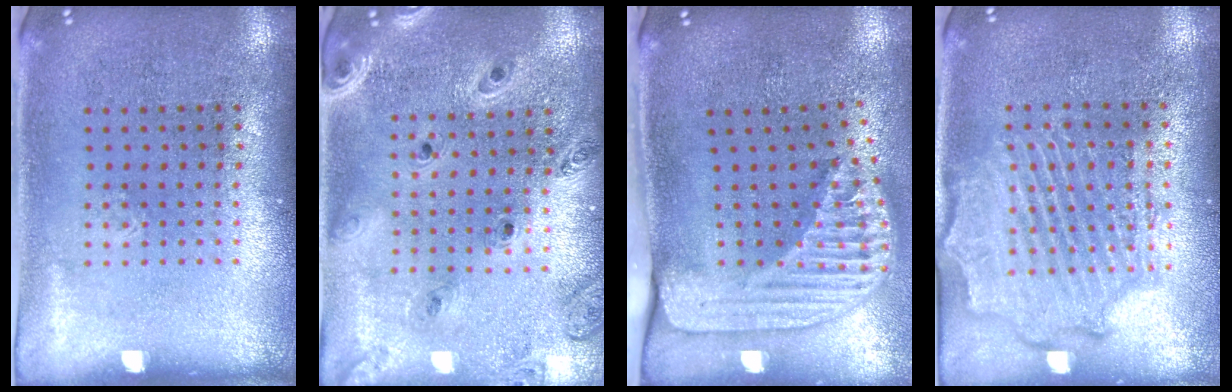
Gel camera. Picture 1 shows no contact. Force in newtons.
{"total": 1.4, "press": 1.4, "slide": 0.1}
{"total": 2.5, "press": 1.8, "slide": 1.7}
{"total": 2.2, "press": 2.1, "slide": 0.5}